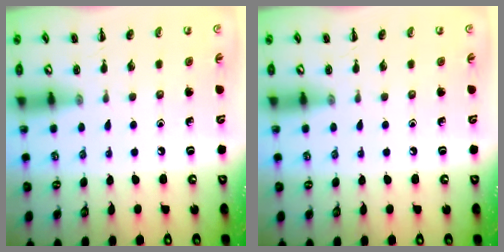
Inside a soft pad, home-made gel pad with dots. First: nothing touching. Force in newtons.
{"total": 0.0}